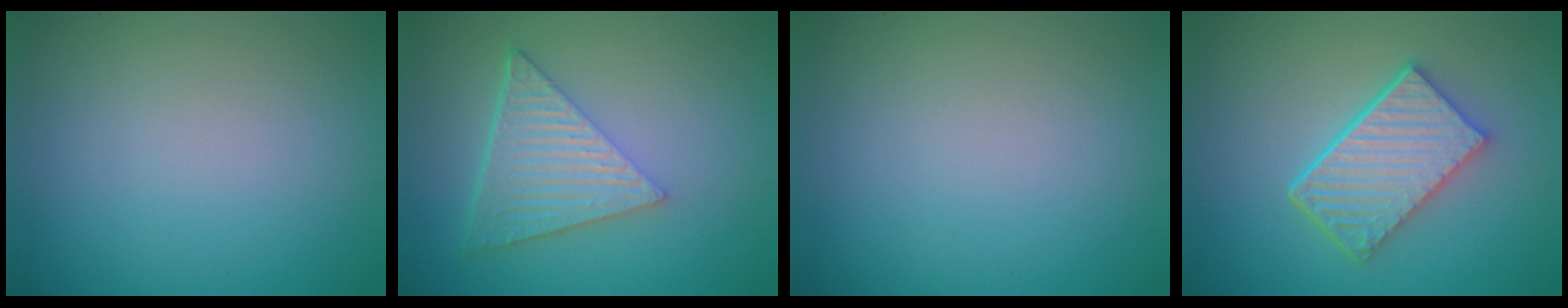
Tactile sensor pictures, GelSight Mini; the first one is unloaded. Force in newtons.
{"total": 6.4, "press": 4.4, "slide": 4.7}
{"total": 0.0}
{"total": 5.5, "press": 4.2, "slide": 3.6}